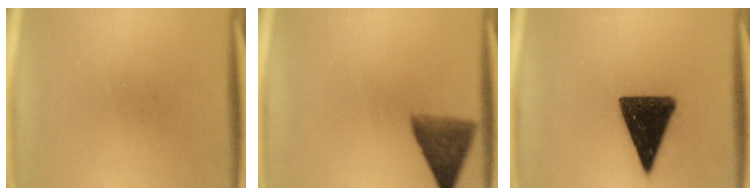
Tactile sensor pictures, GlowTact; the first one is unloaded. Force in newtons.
{"total": 6.8}
{"total": 14.3}